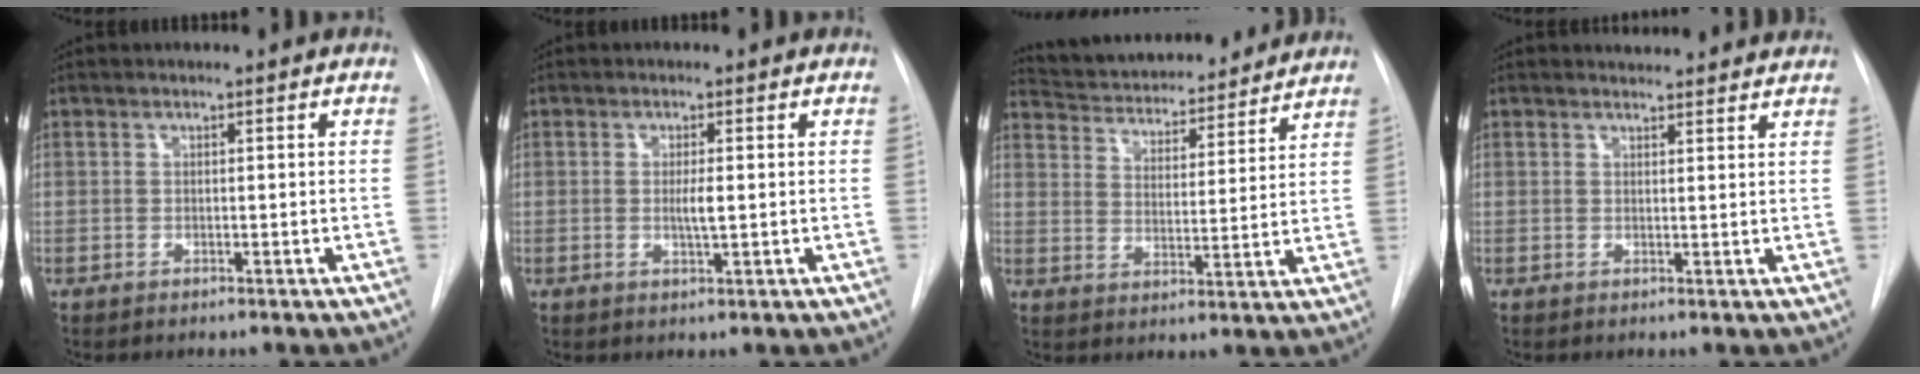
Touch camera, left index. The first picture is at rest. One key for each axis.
{"total": 2.0, "fx": -0.3, "fy": 0.1, "fz": 2.0, "tx": -0.040, "ty": -0.007, "tz": -0.005}
{"total": 19.1, "fx": 17.7, "fy": 4.4, "fz": 5.5, "tx": -0.091, "ty": 0.007, "tz": 0.250}
{"total": 8.1, "fx": 7.8, "fy": 1.6, "fz": 1.4, "tx": -0.004, "ty": 0.007, "tz": 0.076}